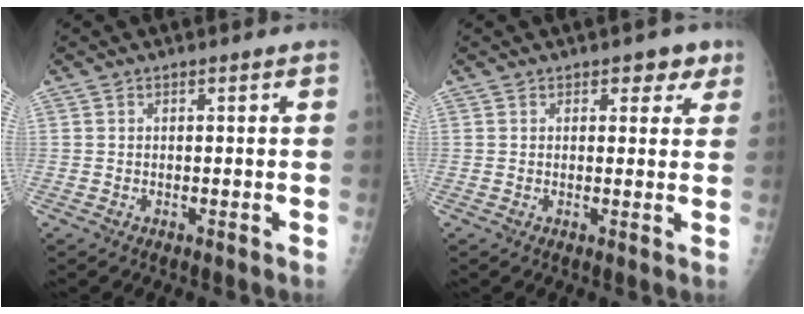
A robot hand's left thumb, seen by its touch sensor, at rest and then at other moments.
{"total": 3.5, "force": [2.0, 2.2, 1.9], "torque": [0.008, -0.005, 0.019]}